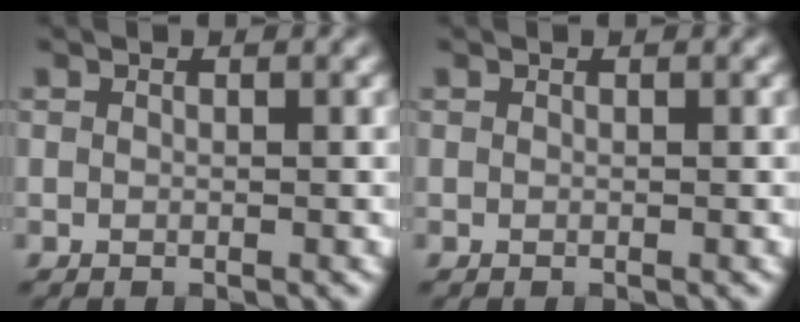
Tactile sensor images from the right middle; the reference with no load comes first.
{"total": 0.0}